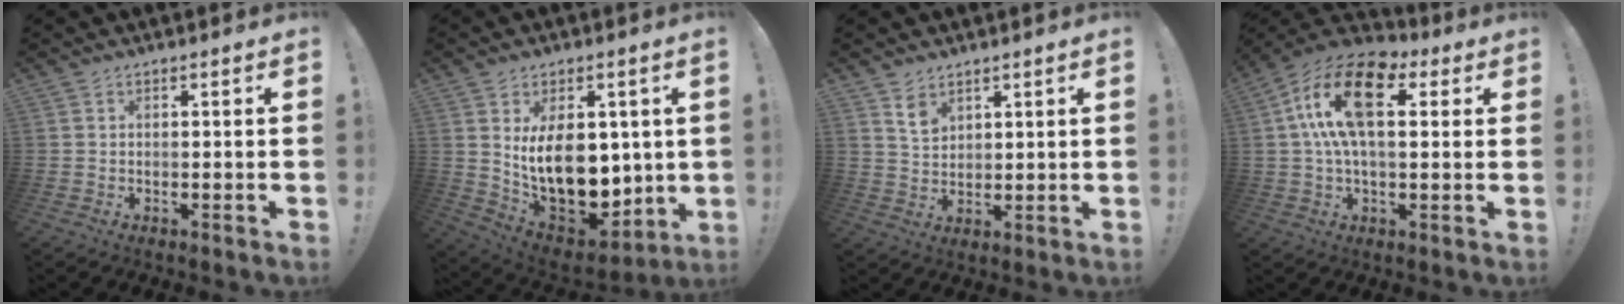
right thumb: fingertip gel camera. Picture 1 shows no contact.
{"total": 17.6, "force": [2.6, 11.6, 13.0], "torque": [-0.223, -0.044, 0.055]}
{"total": 5.4, "force": [3.6, 3.7, 1.7], "torque": [-0.020, -0.020, 0.066]}
{"total": 19.1, "force": [4.9, 9.4, 15.9], "torque": [-0.287, 0.002, 0.081]}